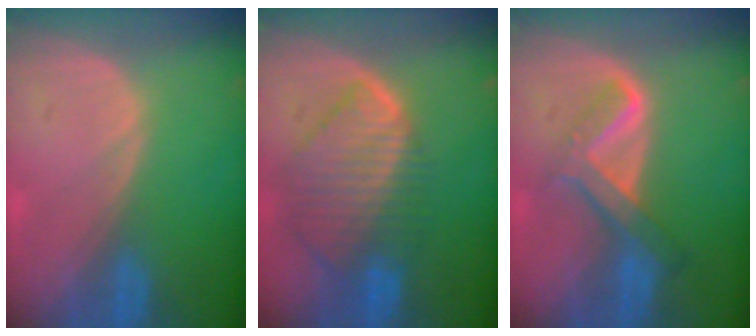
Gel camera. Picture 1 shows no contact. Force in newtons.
{"total": 9.7, "press": 8.5, "slide": 4.7}
{"total": 6.8, "press": 5.7, "slide": 3.7}